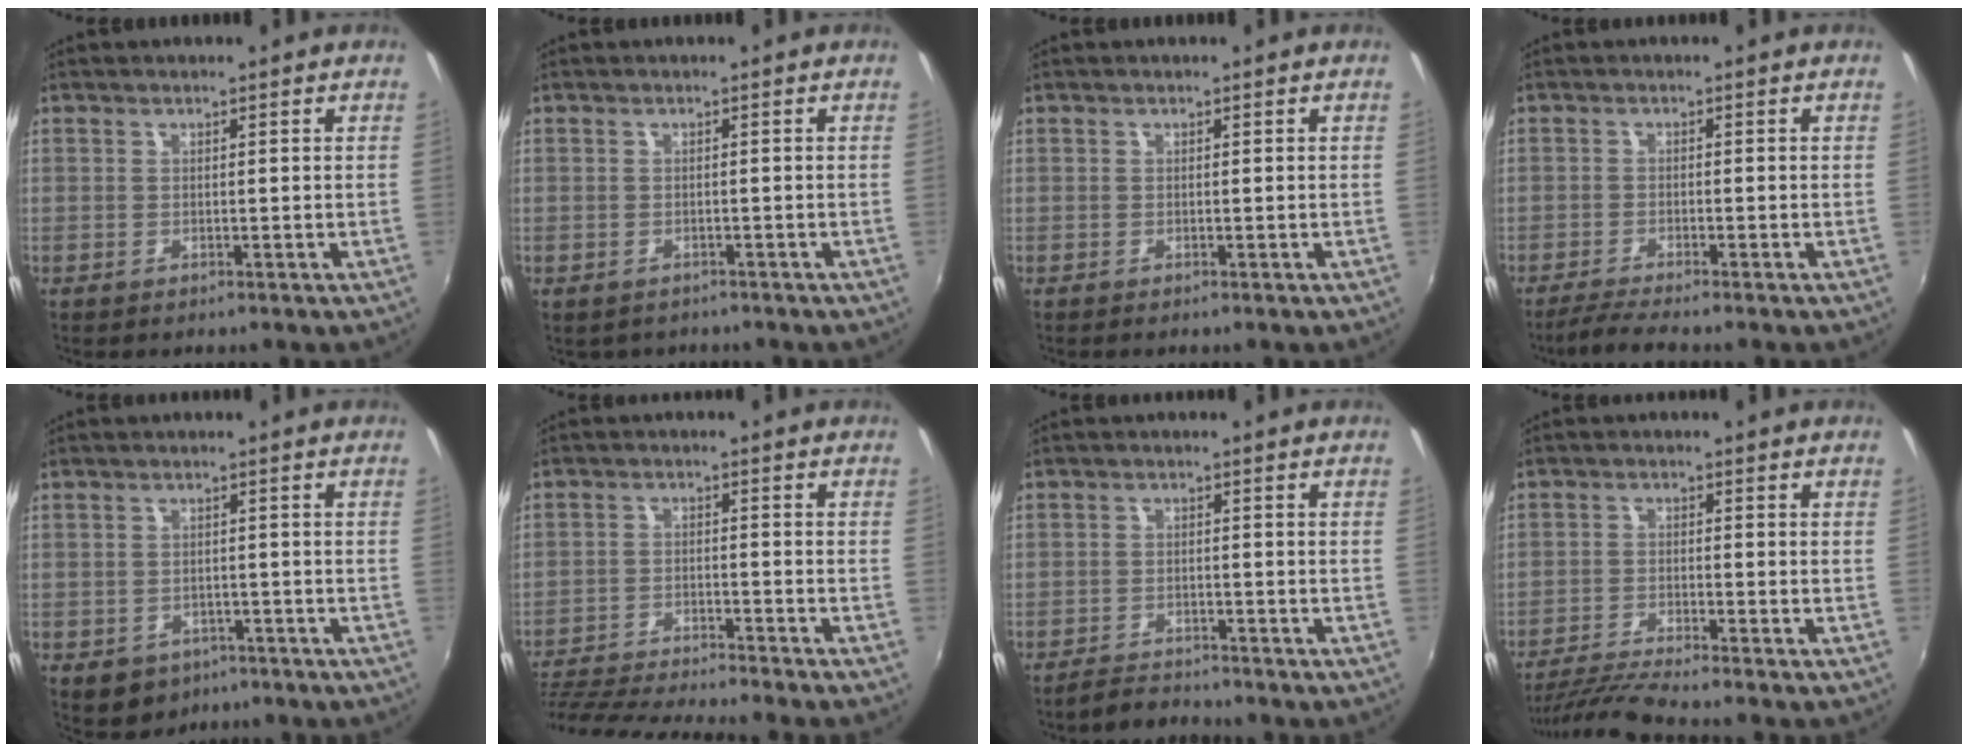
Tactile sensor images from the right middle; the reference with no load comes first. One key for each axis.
{"total": 1.7, "fx": -1.2, "fy": 1.1, "fz": 0.5, "tx": -0.014, "ty": -0.005, "tz": -0.013}
{"total": 0.0}
{"total": 4.0, "fx": -3.6, "fy": -0.6, "fz": 1.7, "tx": -0.055, "ty": -0.011, "tz": -0.067}
{"total": 4.2, "fx": -1.6, "fy": 3.6, "fz": 1.4, "tx": -0.036, "ty": -0.003, "tz": -0.013}
{"total": 14.8, "fx": -13.3, "fy": -0.1, "fz": 6.5, "tx": -0.146, "ty": -0.025, "tz": -0.220}
{"total": 3.6, "fx": -3.6, "fy": 0.8, "fz": 0.4, "tx": -0.025, "ty": 0.001, "tz": -0.062}
{"total": 7.3, "fx": -6.8, "fy": -1.1, "fz": 2.6, "tx": -0.074, "ty": -0.013, "tz": -0.129}